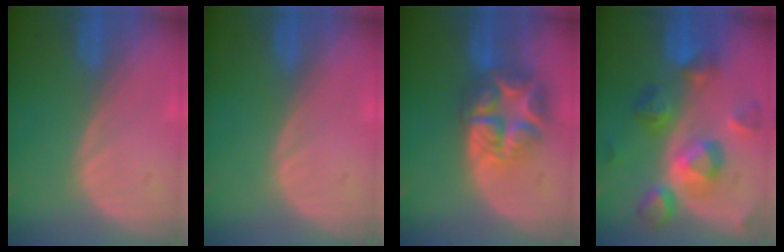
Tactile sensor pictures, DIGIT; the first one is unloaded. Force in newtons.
{"total": 0.0}
{"total": 8.6, "press": 8.6, "slide": 0.6}
{"total": 10.2, "press": 10.2, "slide": 0.8}